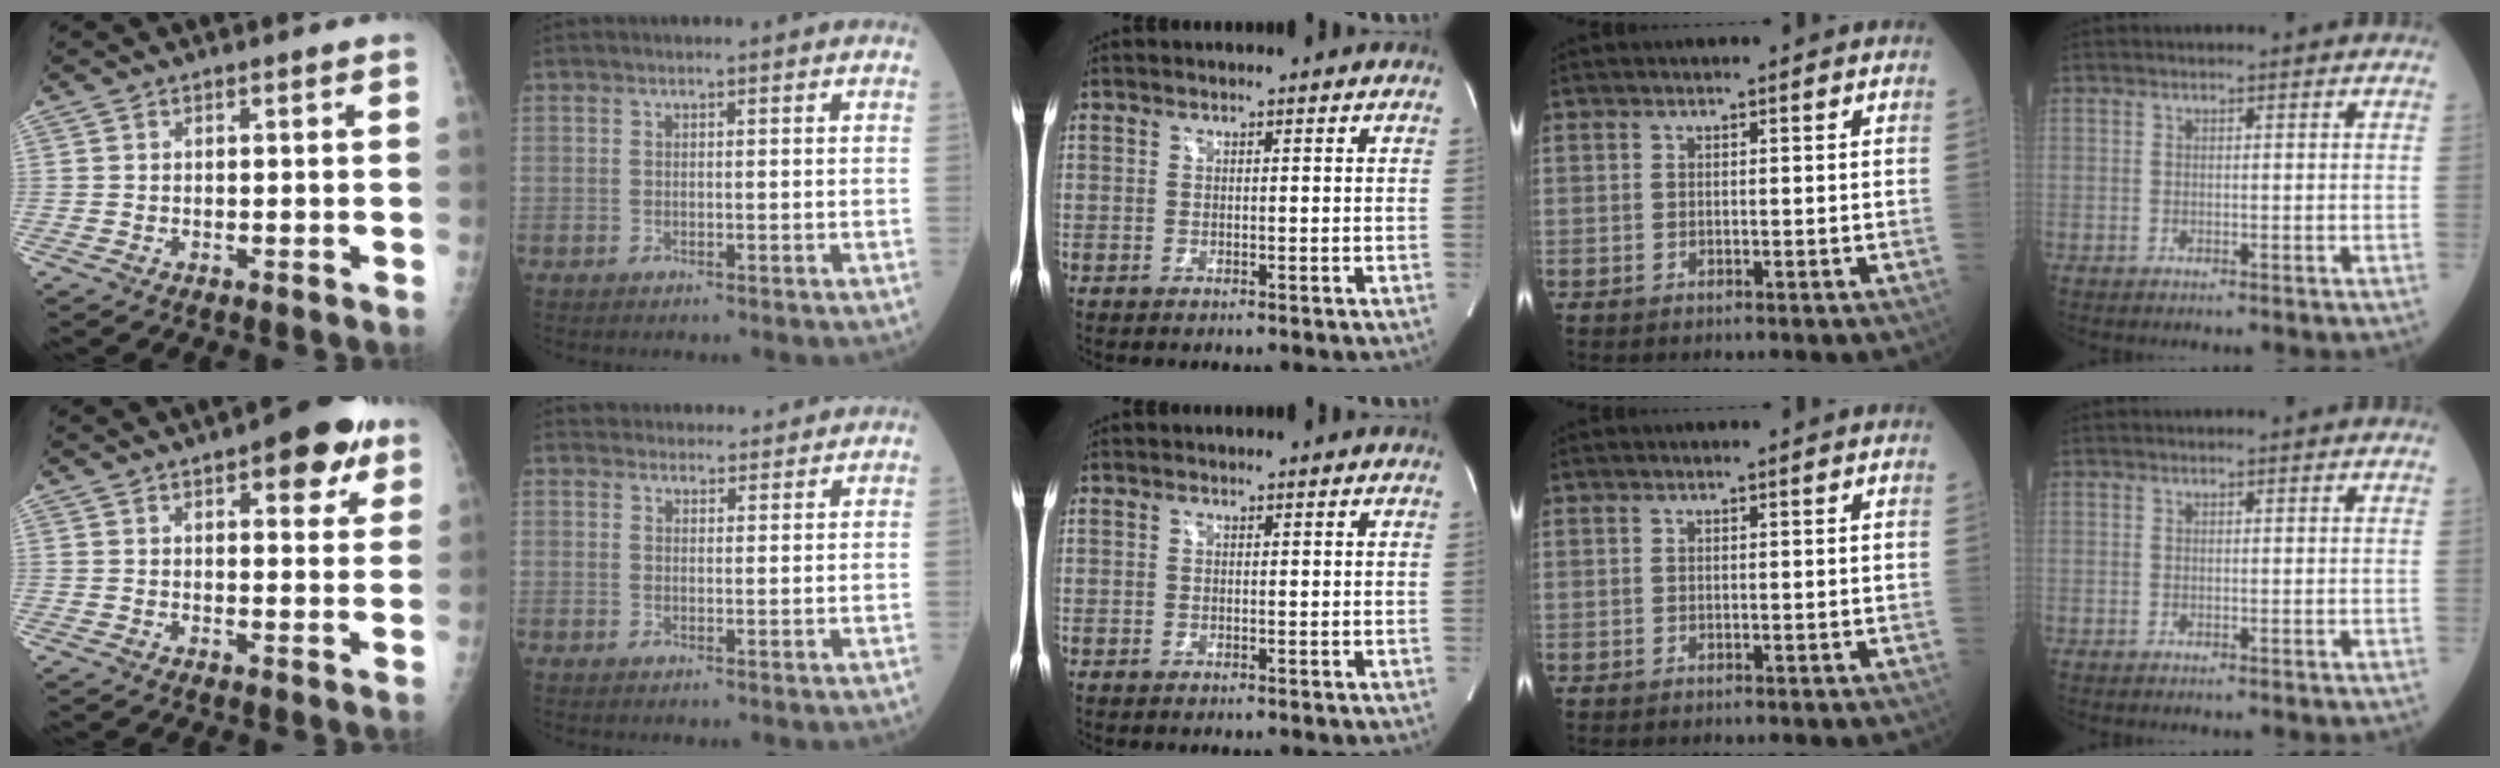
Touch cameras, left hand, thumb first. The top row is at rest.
{"thumb": {"total": 9.7, "force": [5.2, 4.0, 7.2], "torque": [-0.057, -0.016, 0.059]}, "index": {"total": 8.0, "force": [7.6, 2.2, 0.9], "torque": [0.006, 0.022, 0.089]}}